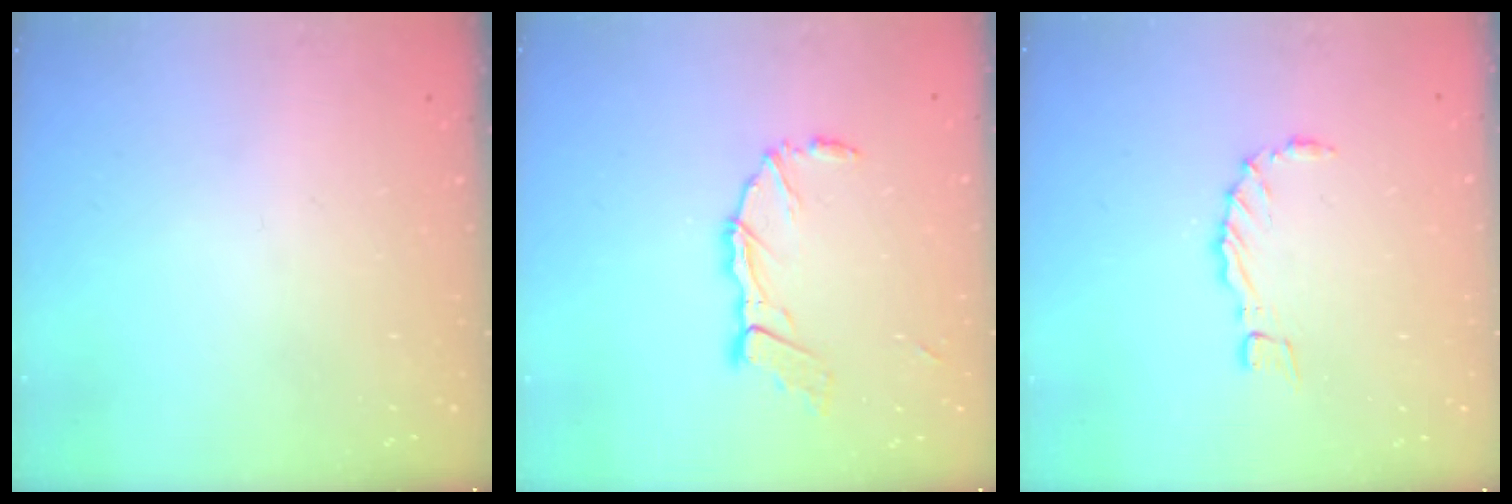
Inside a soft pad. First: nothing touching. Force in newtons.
{"total": 10.3, "press": 10.2, "slide": 1.4}
{"total": 2.7, "press": 2.7, "slide": 0.1}